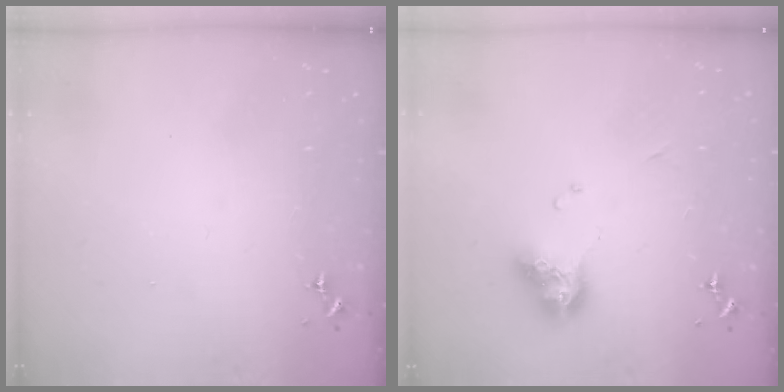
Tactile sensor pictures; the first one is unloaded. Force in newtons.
{"total": 10.9, "press": 10.9, "slide": 1.1}